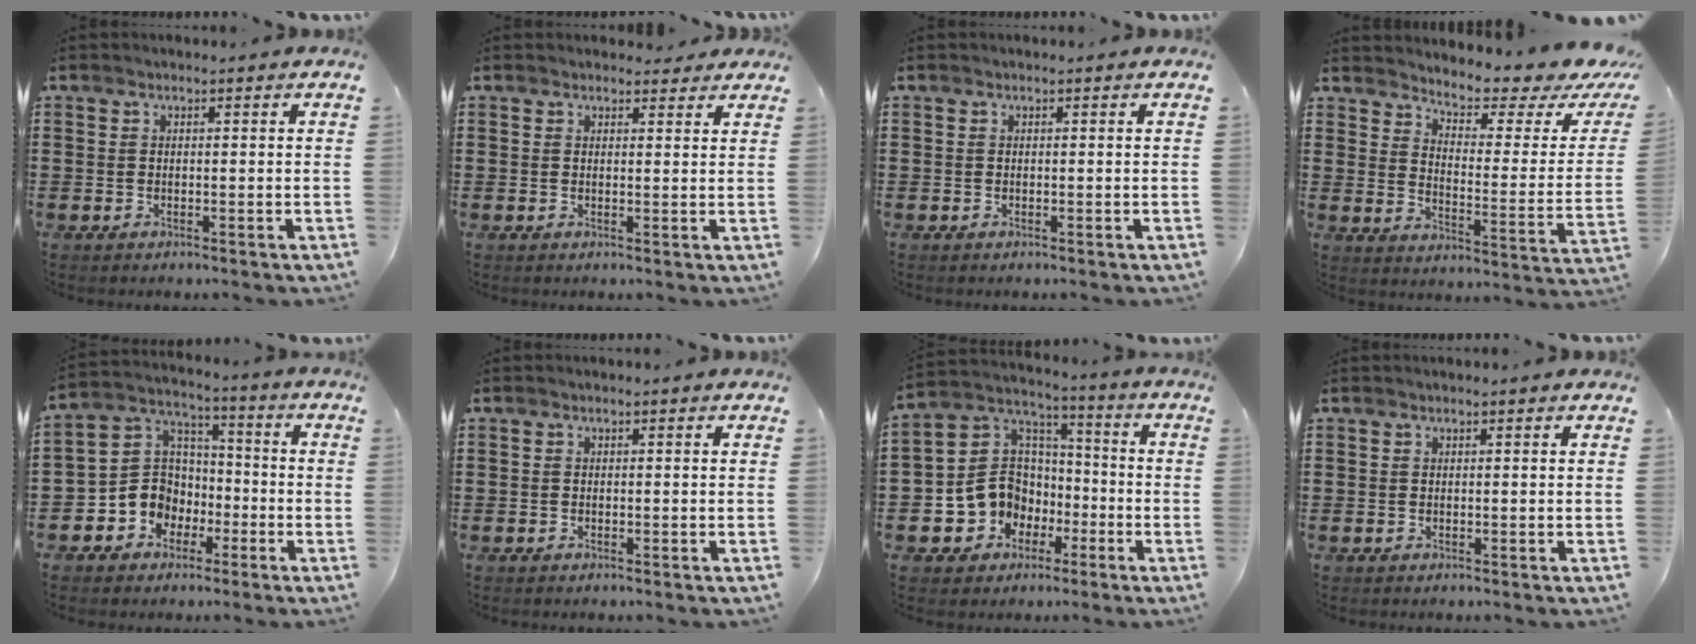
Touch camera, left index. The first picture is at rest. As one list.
[{"total": 2.0, "force": [1.9, 0.8, 0.3], "torque": [-0.003, 0.000, 0.034]}, {"total": 0.0}, {"total": 4.6, "force": [4.0, 0.4, 2.1], "torque": [-0.058, -0.036, 0.059]}, {"total": 7.7, "force": [-2.8, 7.1, 1.4], "torque": [-0.070, 0.007, -0.059]}, {"total": 0.0}, {"total": 9.3, "force": [-3.0, 8.6, 1.8], "torque": [-0.080, 0.010, -0.055]}, {"total": 0.0}]